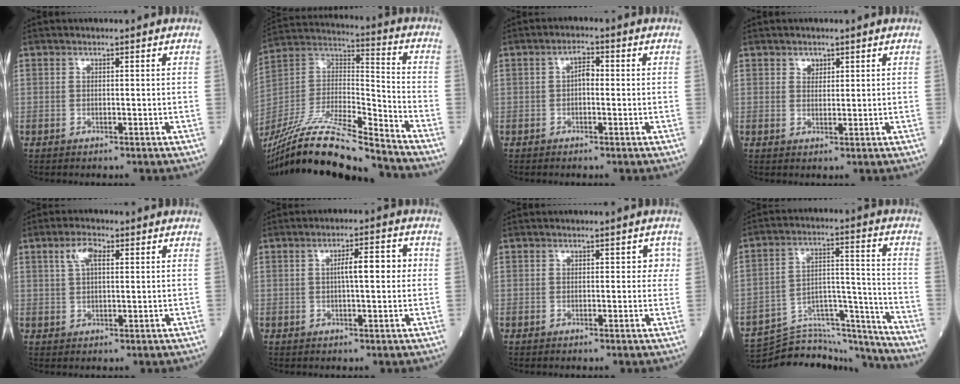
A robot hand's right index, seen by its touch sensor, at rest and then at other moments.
{"total": 22.2, "force": [-19.8, 0.1, 10.0], "torque": [-0.231, -0.010, -0.360]}
{"total": 2.3, "force": [0.0, 1.1, 2.0], "torque": [-0.027, 0.009, -0.006]}
{"total": 1.4, "force": [1.0, 1.0, 0.5], "torque": [-0.004, -0.003, 0.015]}
{"total": 4.0, "force": [1.7, 1.5, 3.2], "torque": [-0.067, 0.011, 0.034]}
{"total": 5.2, "force": [0.5, 1.0, 5.1], "torque": [-0.081, 0.016, 0.006]}
{"total": 1.9, "force": [0.4, 1.3, 1.3], "torque": [0.000, 0.015, 0.000]}
{"total": 18.4, "force": [-18.2, 1.6, 2.6], "torque": [-0.042, 0.044, -0.280]}